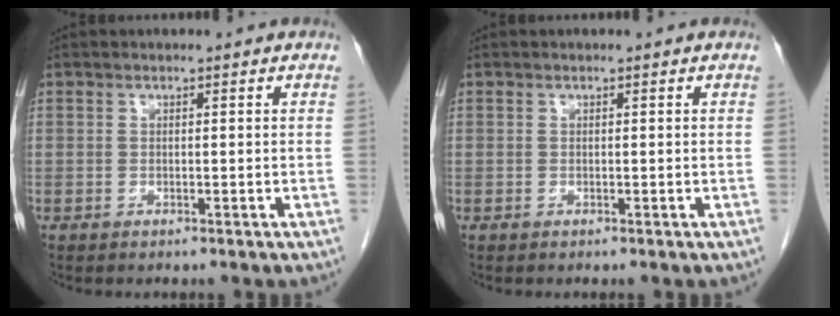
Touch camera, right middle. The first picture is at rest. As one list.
[{"total": 0.0}]